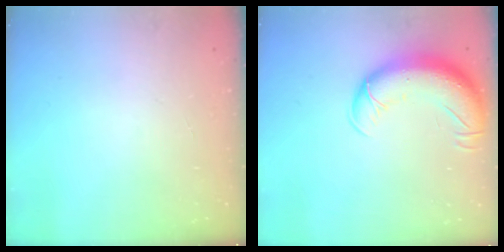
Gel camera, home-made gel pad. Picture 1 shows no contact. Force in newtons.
{"total": 15.0, "press": 14.6, "slide": 3.6}